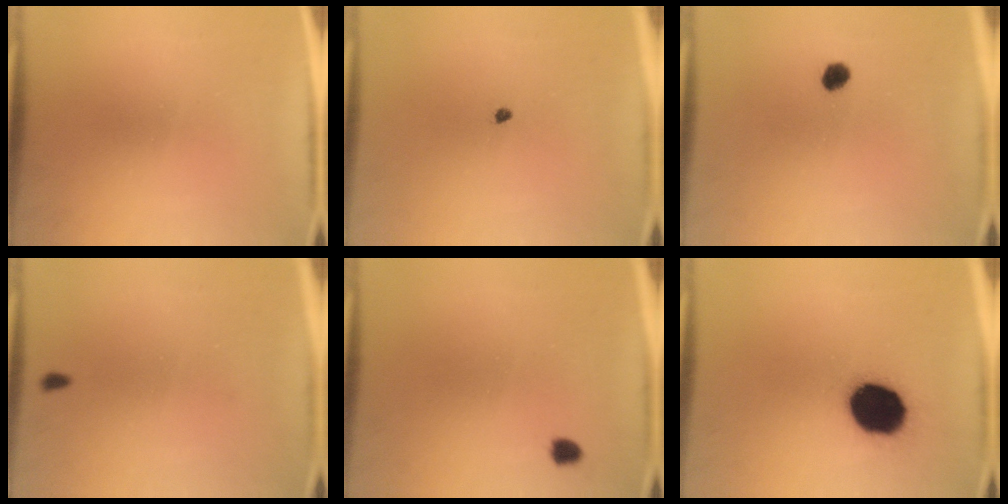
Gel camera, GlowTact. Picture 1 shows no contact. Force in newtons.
{"total": 0.7}
{"total": 2.5}
{"total": 0.8}
{"total": 1.4}
{"total": 15.8}